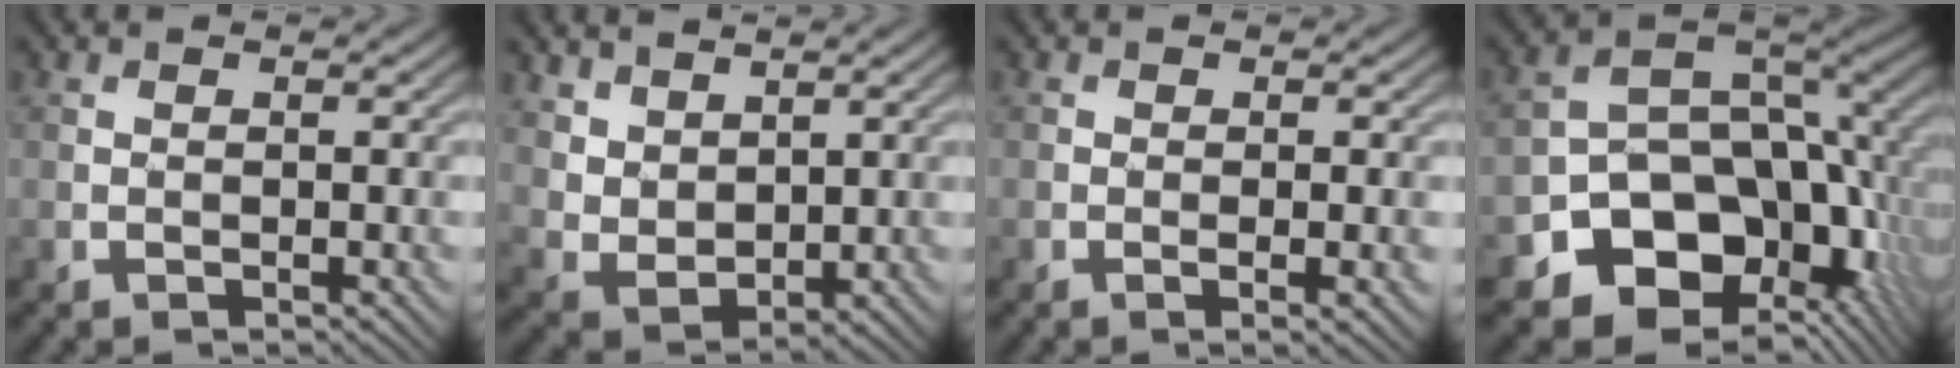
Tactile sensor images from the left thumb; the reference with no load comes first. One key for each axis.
{"total": 5.4, "fx": 3.5, "fy": 3.2, "fz": 2.6, "tx": -0.071, "ty": -0.015, "tz": 0.084}
{"total": 1.9, "fx": -0.5, "fy": 0.4, "fz": 1.8, "tx": -0.032, "ty": -0.004, "tz": -0.008}
{"total": 15.3, "fx": -5.2, "fy": 11.5, "fz": 8.8, "tx": -0.152, "ty": -0.042, "tz": -0.076}